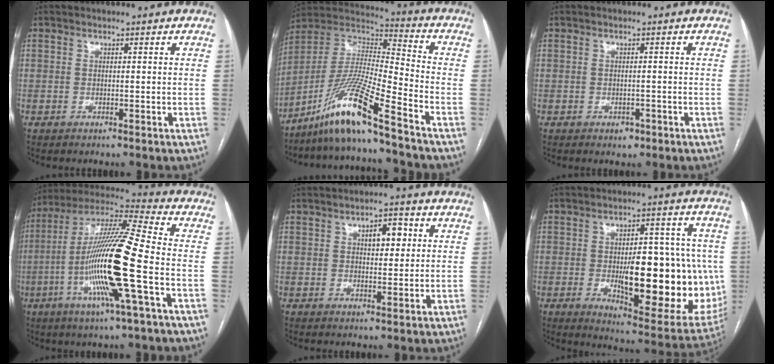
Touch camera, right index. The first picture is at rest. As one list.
[{"total": 14.3, "force": [-10.1, -1.0, 10.0], "torque": [-0.205, -0.008, -0.193]}, {"total": 1.5, "force": [-0.8, 1.1, 0.7], "torque": [-0.007, 0.003, -0.006]}, {"total": 19.1, "force": [-4.7, 0.1, 18.5], "torque": [-0.371, -0.010, -0.098]}, {"total": 4.3, "force": [1.3, 2.0, 3.6], "torque": [-0.054, 0.011, 0.020]}, {"total": 21.6, "force": [-2.3, 7.6, 20.0], "torque": [-0.229, 0.009, -0.008]}]